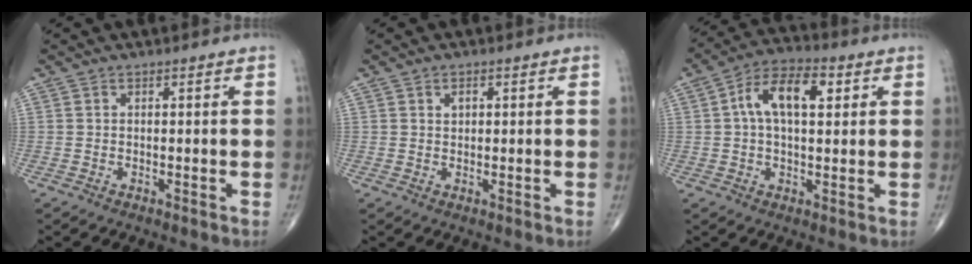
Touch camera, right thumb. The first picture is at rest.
{"total": 1.5, "force": [0.6, 1.0, 0.9], "torque": [-0.011, -0.001, 0.009]}
{"total": 10.7, "force": [2.5, 5.5, 8.8], "torque": [-0.149, 0.023, 0.037]}